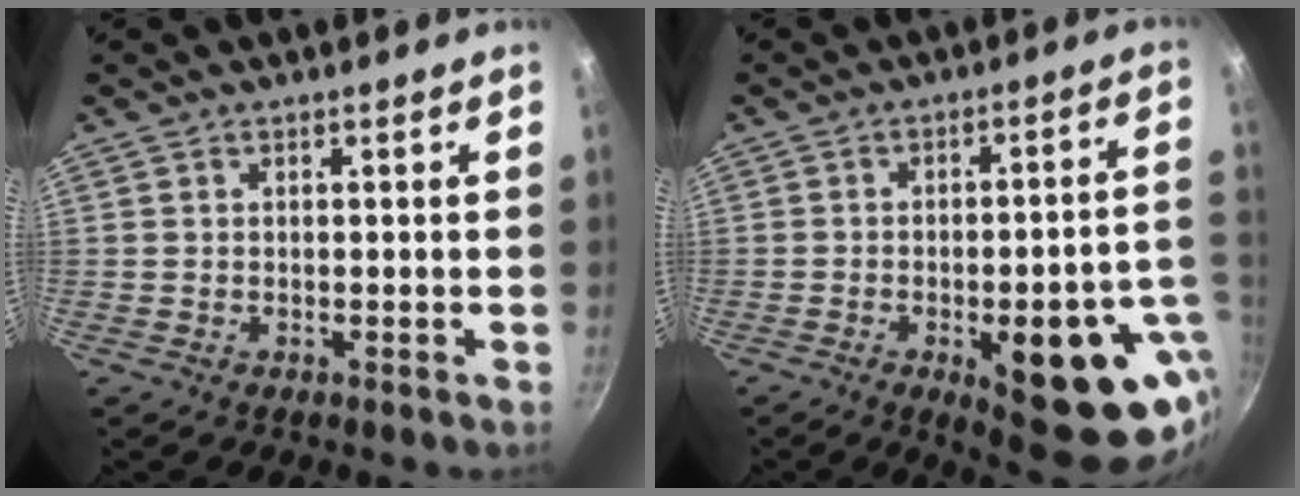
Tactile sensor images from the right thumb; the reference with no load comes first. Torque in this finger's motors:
{"motor_torque": [2.11, 2.13, 0.15, -0.14, 0.37]}